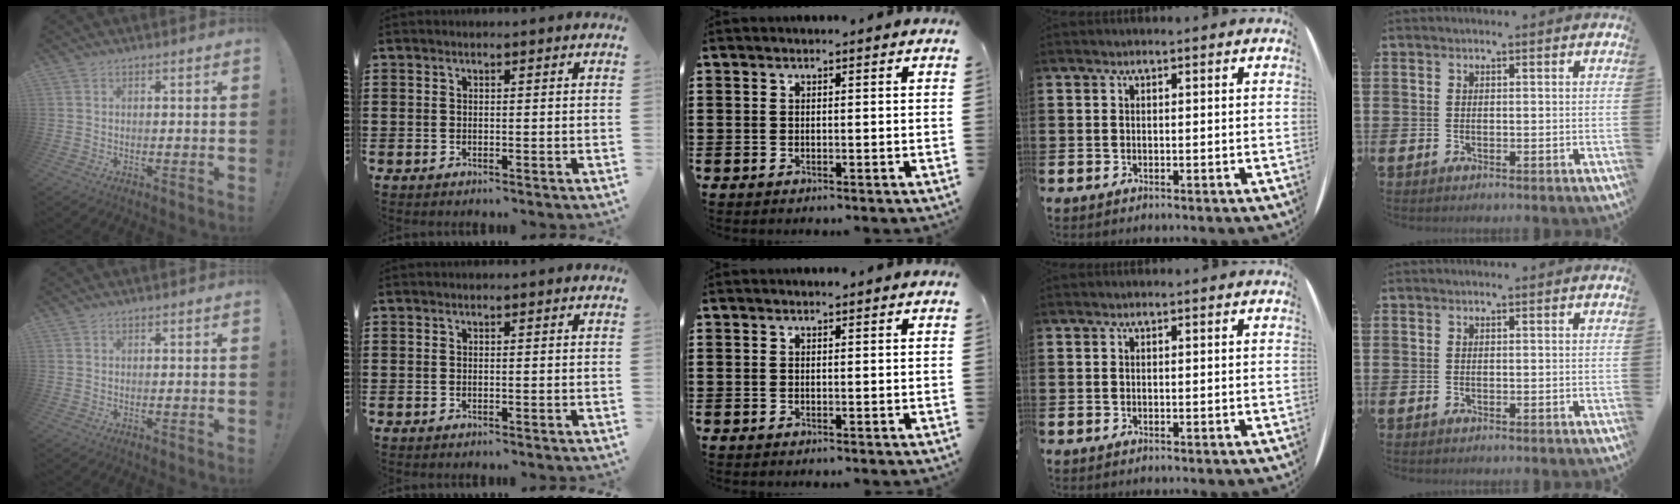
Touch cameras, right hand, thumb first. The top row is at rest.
{}